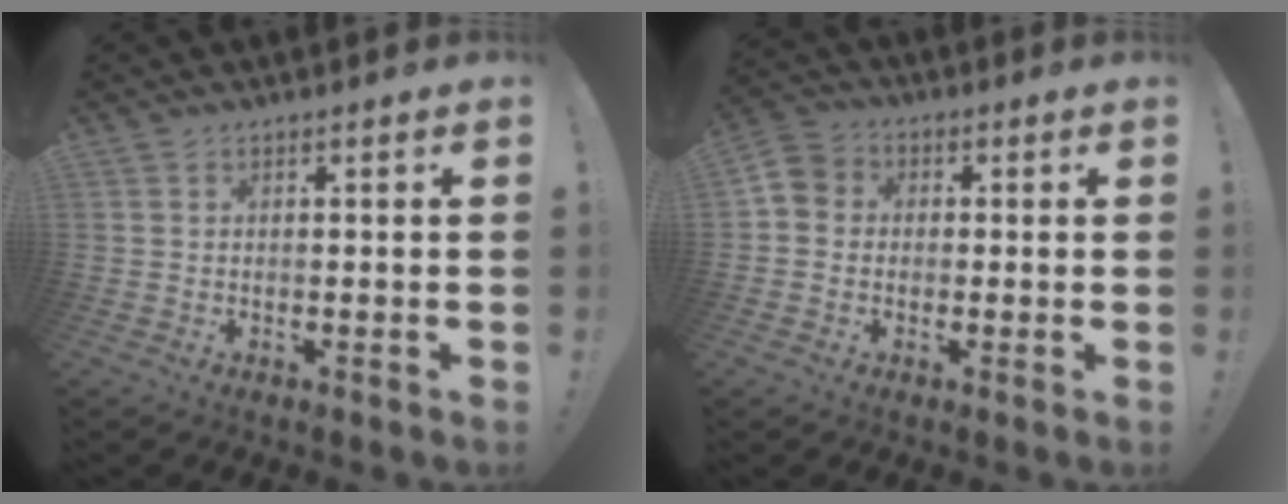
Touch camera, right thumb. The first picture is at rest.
{"total": 5.1, "force": [-1.0, 4.6, 1.9], "torque": [-0.033, 0.017, -0.019]}